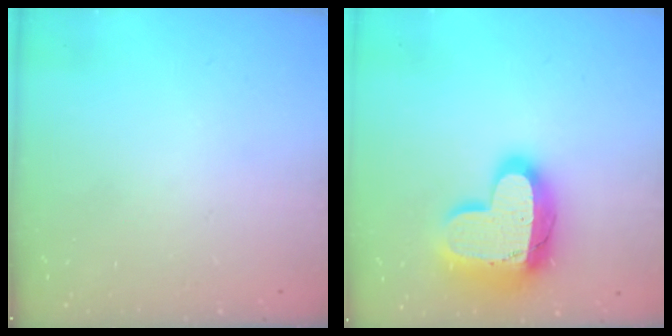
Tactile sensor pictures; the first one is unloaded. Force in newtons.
{"total": 20.0, "press": 20.0, "slide": 1.6}